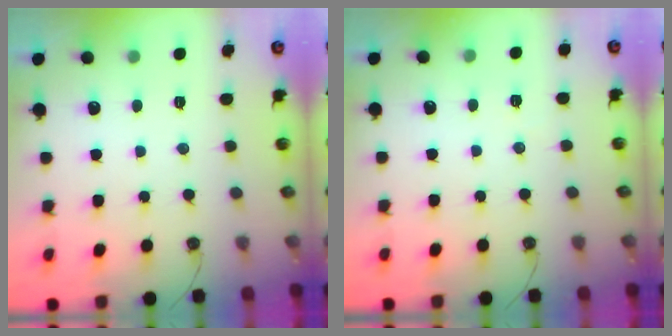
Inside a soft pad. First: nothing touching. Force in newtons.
{"total": 2.7, "press": 2.5, "slide": 1.1}